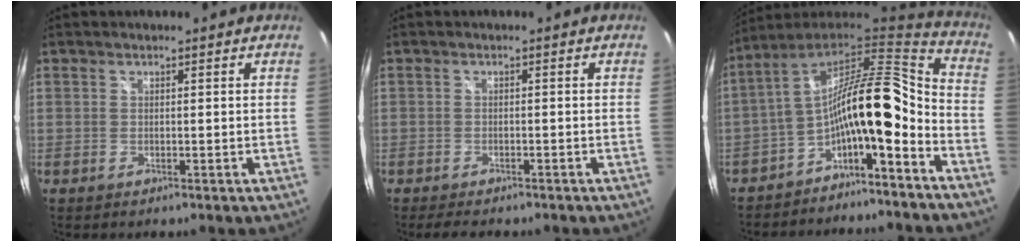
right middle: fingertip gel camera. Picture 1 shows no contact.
{"total": 3.8, "force": [-3.3, 1.2, 1.6], "torque": [-0.038, -0.004, -0.048]}
{"total": 17.1, "force": [-6.4, 5.8, 14.7], "torque": [-0.246, 0.011, -0.125]}